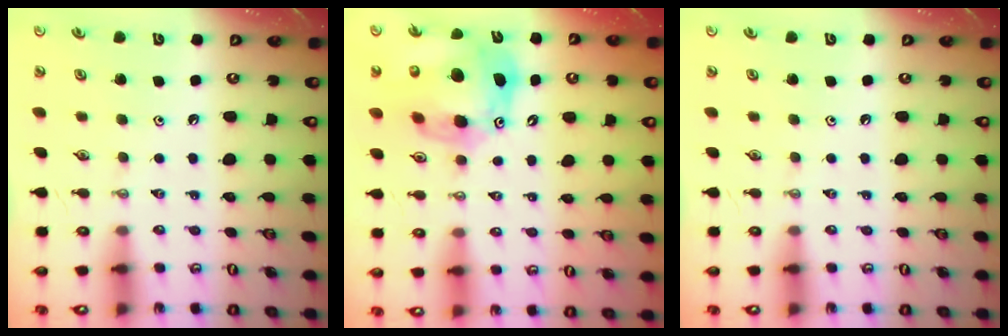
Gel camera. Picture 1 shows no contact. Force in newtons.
{"total": 17.3, "press": 17.1, "slide": 2.9}
{"total": 0.0}